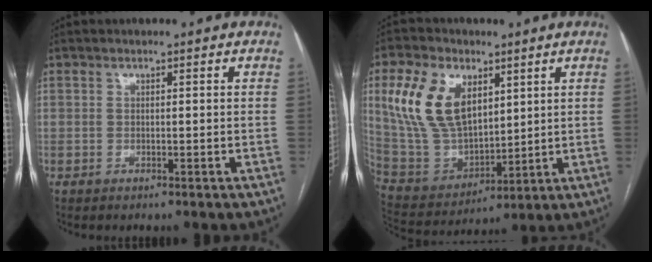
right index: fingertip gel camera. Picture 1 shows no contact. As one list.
[{"total": 15.5, "force": [5.9, 9.0, 11.1], "torque": [-0.246, 0.017, 0.127]}]